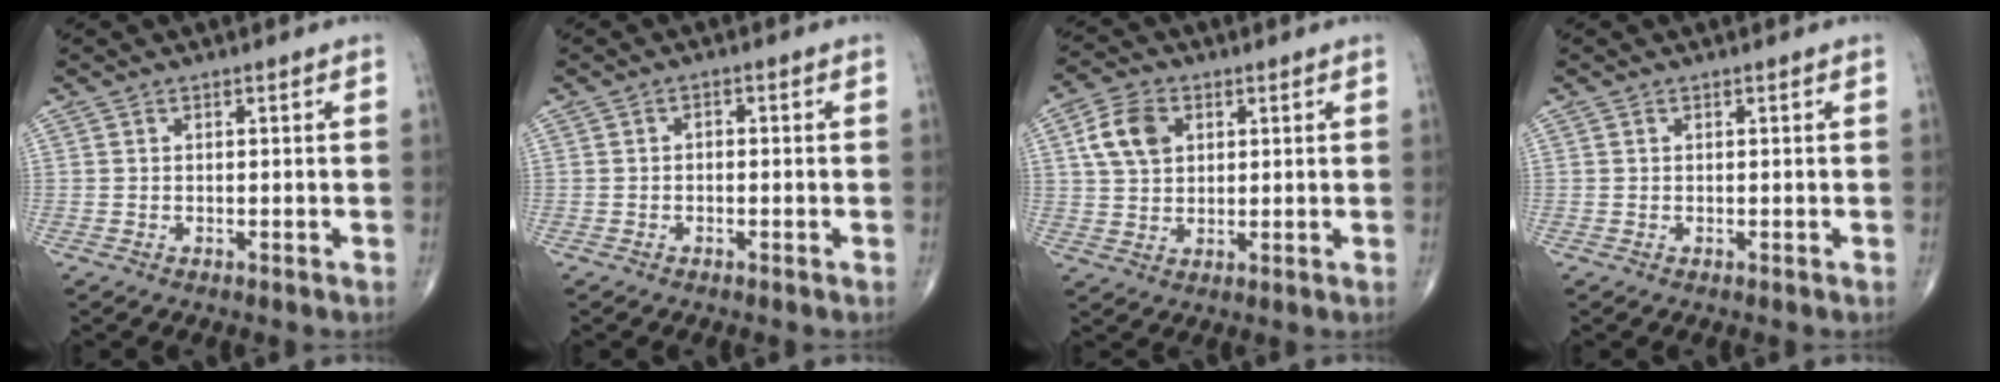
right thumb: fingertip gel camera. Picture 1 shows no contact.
{"total": 1.0, "force": [-0.3, 0.7, 0.6], "torque": [-0.004, 0.006, -0.009]}
{"total": 7.8, "force": [2.5, 5.5, 5.0], "torque": [-0.083, 0.000, 0.045]}
{"total": 0.0}